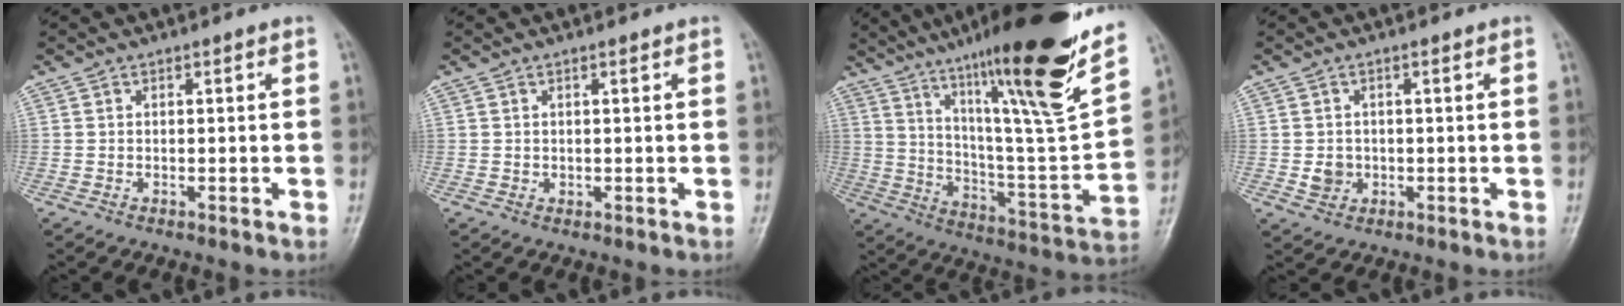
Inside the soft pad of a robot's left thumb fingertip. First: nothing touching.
{"total": 0.8, "force": [0.5, 0.6, 0.3], "torque": [0.001, -0.004, 0.008]}
{"total": 30.5, "force": [18.8, 3.8, 23.7], "torque": [-0.348, -0.062, 0.307]}
{"total": 2.9, "force": [-0.2, 2.5, 1.3], "torque": [-0.009, 0.001, 0.003]}